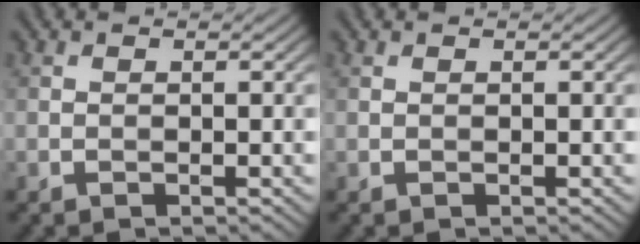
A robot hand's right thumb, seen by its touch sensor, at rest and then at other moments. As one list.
[{"total": 0.0}]